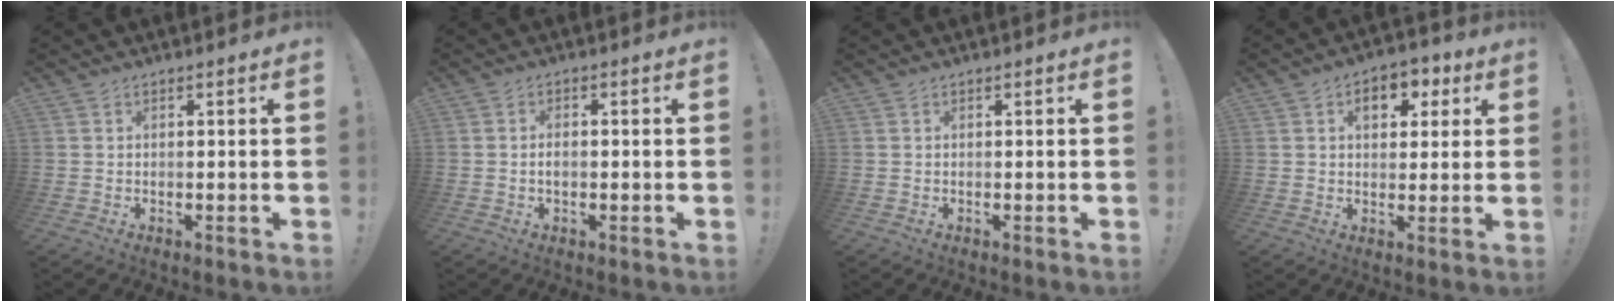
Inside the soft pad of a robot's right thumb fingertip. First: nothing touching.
{"total": 1.7, "force": [-0.5, 0.9, 1.4], "torque": [-0.024, 0.003, -0.010]}
{"total": 0.0}
{"total": 7.5, "force": [2.5, 5.4, 4.6], "torque": [-0.045, -0.004, 0.039]}